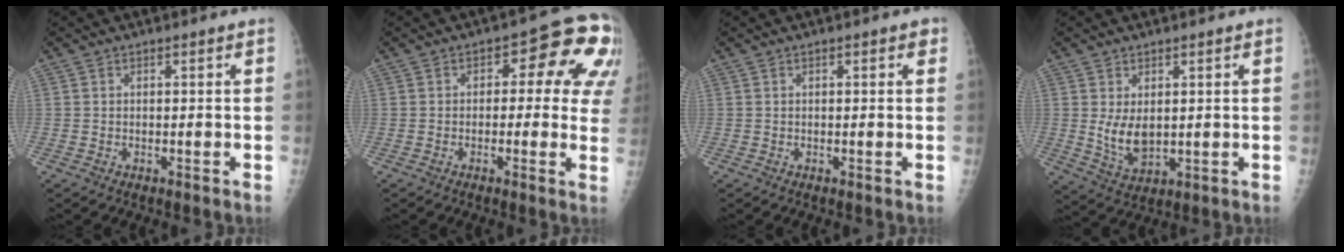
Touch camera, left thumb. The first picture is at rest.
{"total": 13.0, "force": [2.8, 6.6, 10.8], "torque": [-0.076, 0.016, 0.021]}
{"total": 1.8, "force": [0.6, 0.8, 1.5], "torque": [-0.016, 0.003, 0.005]}
{"total": 6.5, "force": [0.7, 3.9, 5.1], "torque": [-0.080, -0.016, 0.027]}